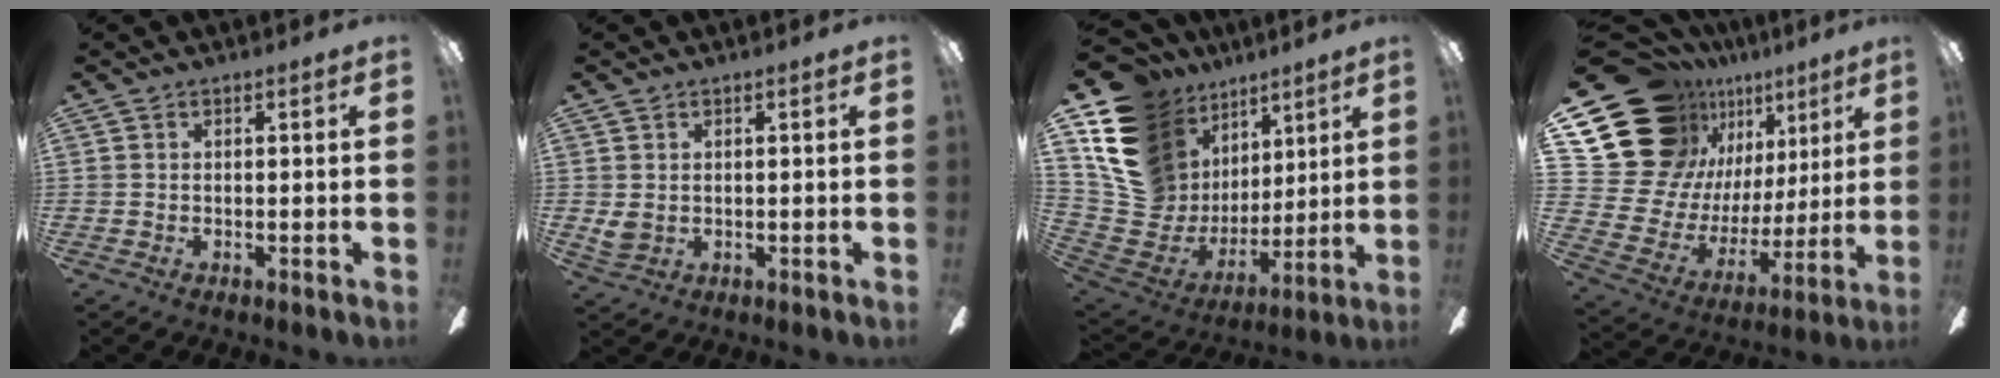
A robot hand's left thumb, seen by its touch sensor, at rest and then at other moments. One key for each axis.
{"total": 2.6, "fx": 0.6, "fy": 2.2, "fz": 1.1, "tx": -0.021, "ty": 0.003, "tz": 0.014}
{"total": 18.5, "fx": 9.2, "fy": 14.1, "fz": 7.7, "tx": -0.184, "ty": -0.071, "tz": 0.195}
{"total": 21.9, "fx": 13.4, "fy": 14.8, "fz": 8.9, "tx": -0.180, "ty": -0.099, "tz": 0.276}